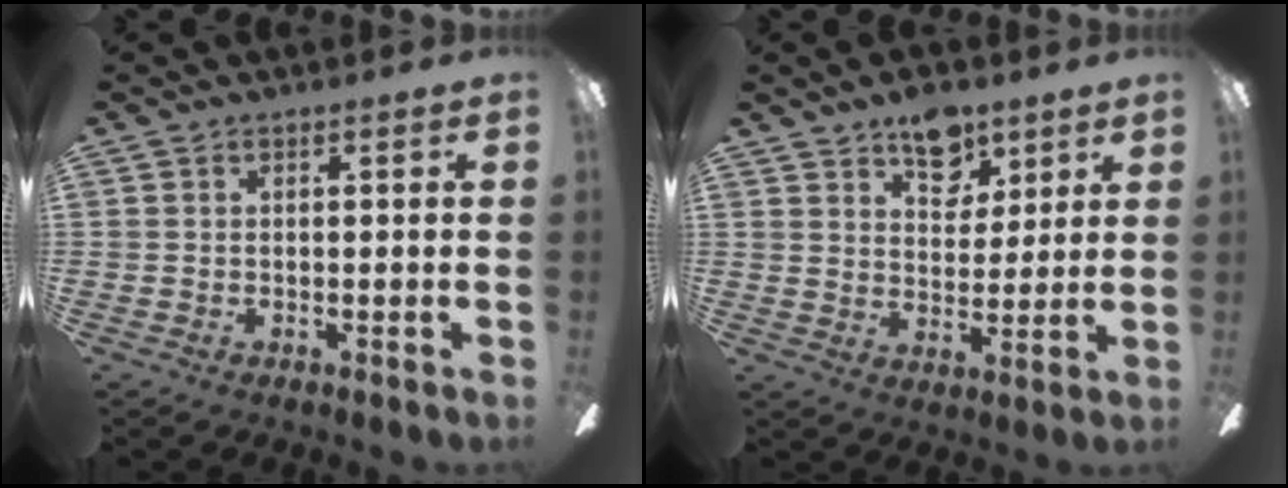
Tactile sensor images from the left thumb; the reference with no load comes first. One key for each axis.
{"total": 10.3, "fx": 7.0, "fy": 5.9, "fz": 4.8, "tx": -0.049, "ty": -0.035, "tz": 0.122}